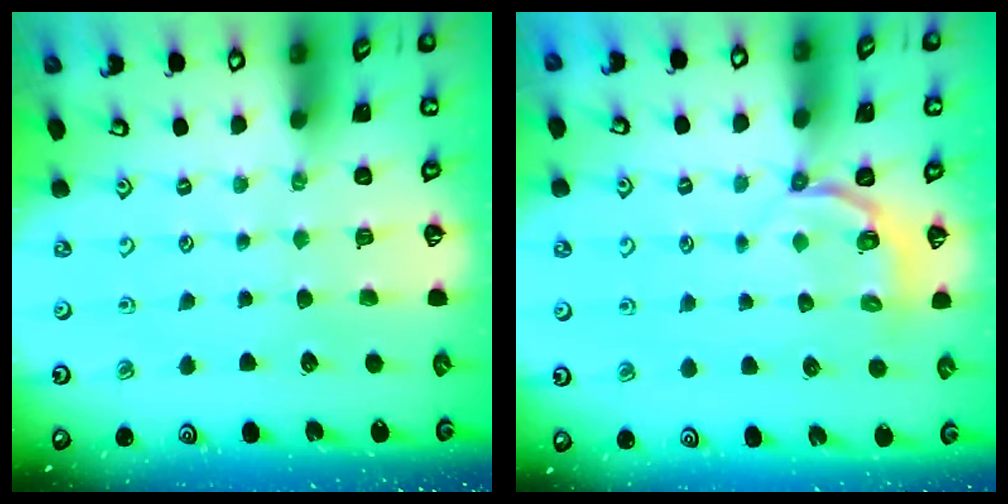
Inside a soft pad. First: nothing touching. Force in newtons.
{"total": 3.6, "press": 2.6, "slide": 2.5}